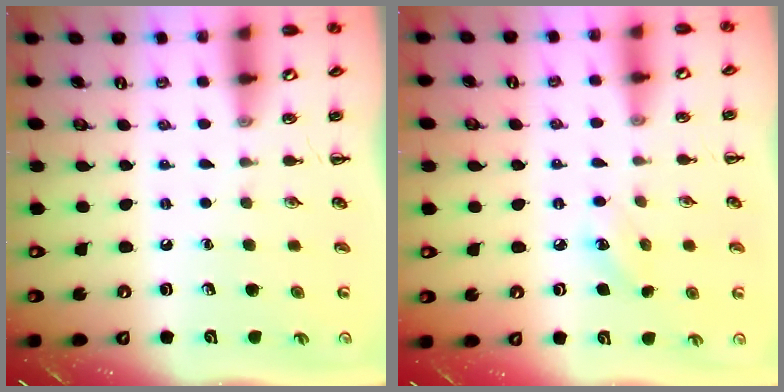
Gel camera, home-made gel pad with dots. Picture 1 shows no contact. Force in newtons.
{"total": 5.5, "press": 5.3, "slide": 1.4}